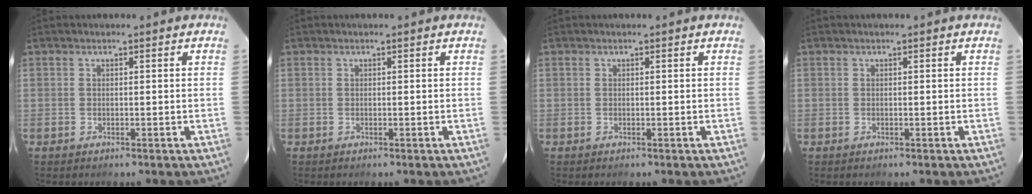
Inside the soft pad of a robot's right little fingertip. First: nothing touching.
{"total": 0.0}
{"total": 0.0}
{"total": 0.0}